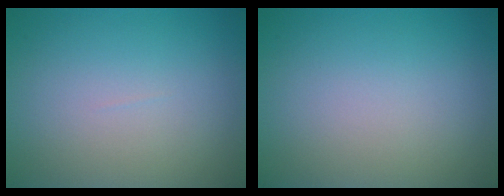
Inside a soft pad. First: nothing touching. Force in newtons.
{"total": 0.0}